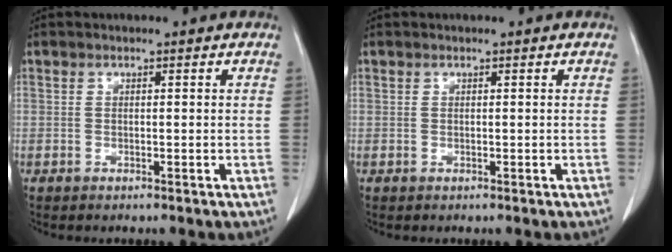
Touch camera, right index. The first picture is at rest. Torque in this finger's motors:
{"motor_torque": [0.00, 0.00, 0.00, 0.00]}